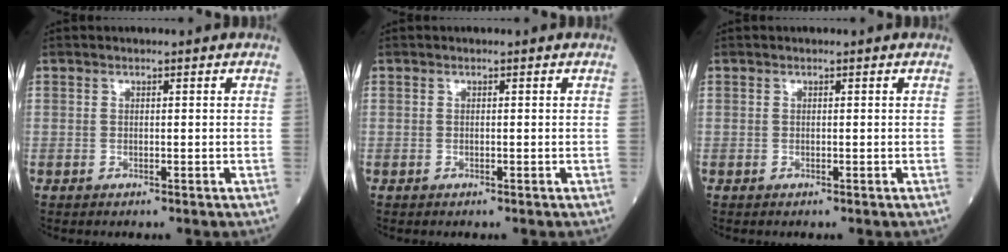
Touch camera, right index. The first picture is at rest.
{"total": 0.0}
{"total": 0.0}